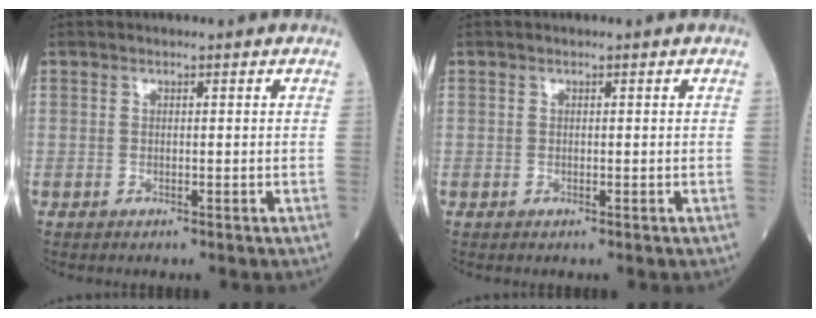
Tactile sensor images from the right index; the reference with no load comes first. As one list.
[{"total": 0.0}]